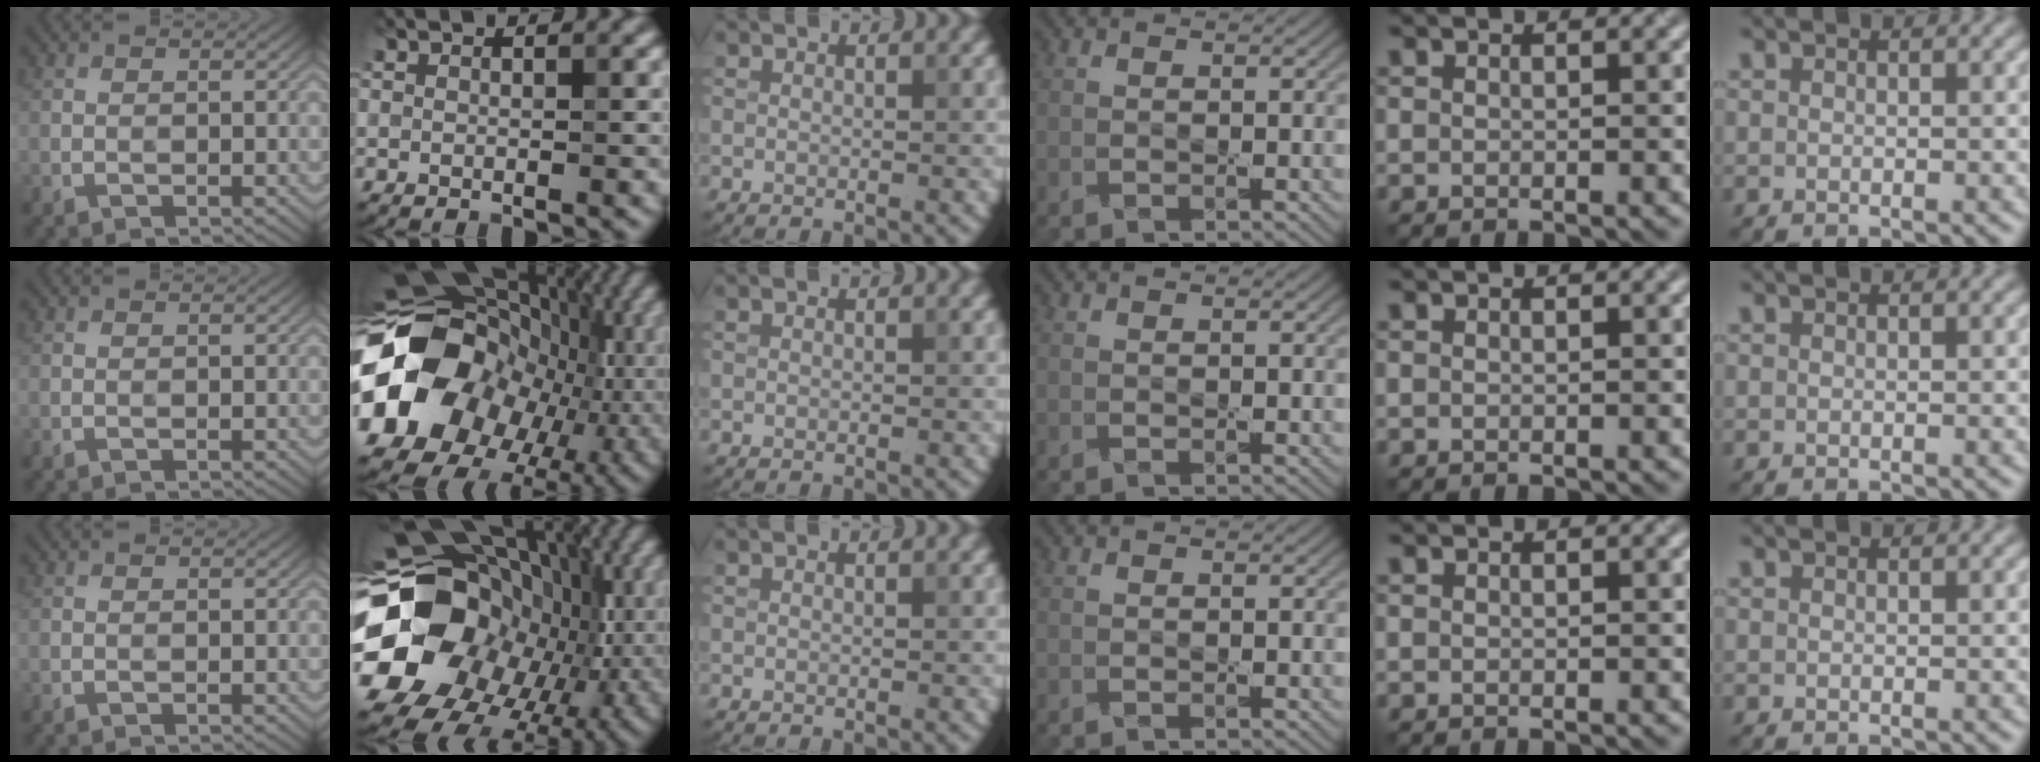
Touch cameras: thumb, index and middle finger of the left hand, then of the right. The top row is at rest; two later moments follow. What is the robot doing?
{"motion": "press", "object": "camera"}